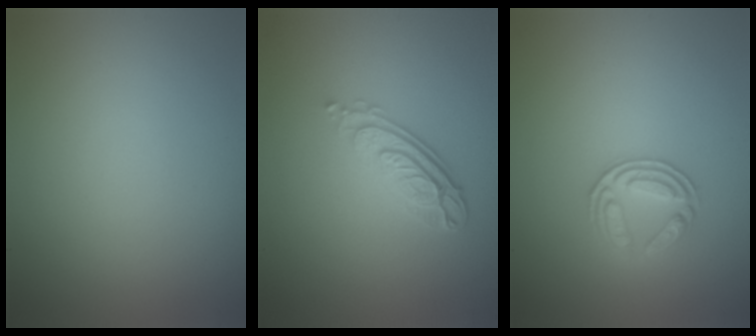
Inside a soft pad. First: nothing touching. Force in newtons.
{"total": 4.0, "press": 2.9, "slide": 2.8}
{"total": 2.9, "press": 2.6, "slide": 1.1}